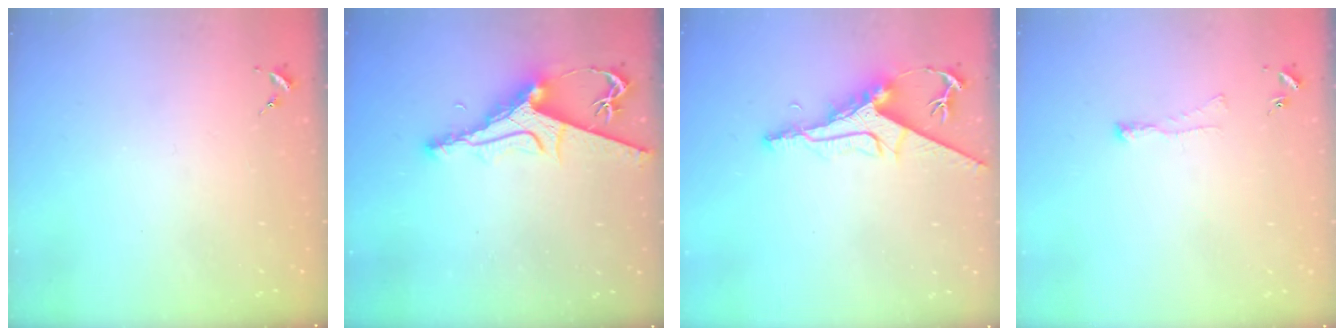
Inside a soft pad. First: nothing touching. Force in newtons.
{"total": 10.0, "press": 9.9, "slide": 1.1}
{"total": 9.8, "press": 9.7, "slide": 1.1}
{"total": 2.7, "press": 2.6, "slide": 0.7}